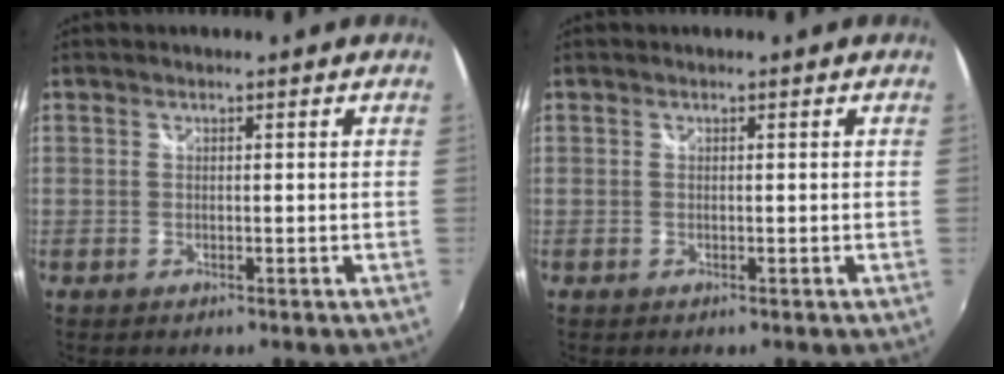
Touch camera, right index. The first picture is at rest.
{"total": 0.0}